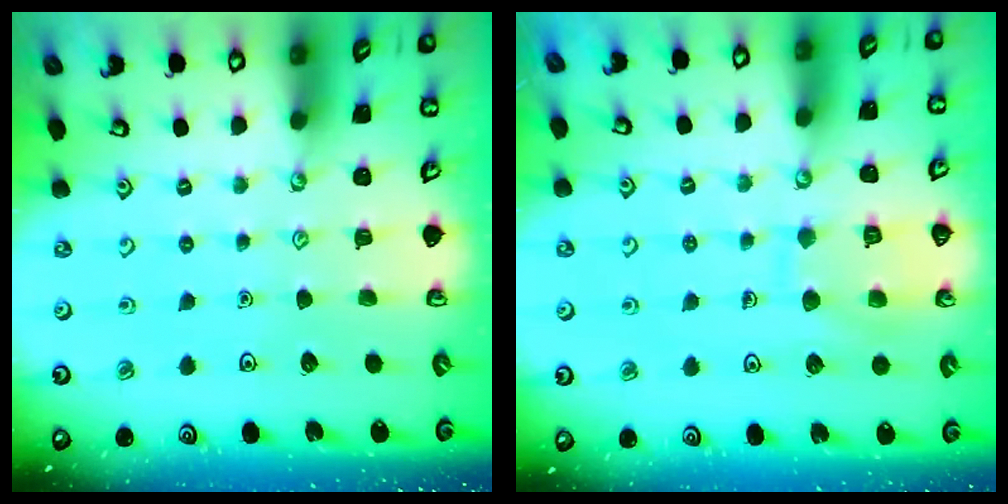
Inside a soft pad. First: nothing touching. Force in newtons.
{"total": 9.5, "press": 9.5, "slide": 0.8}